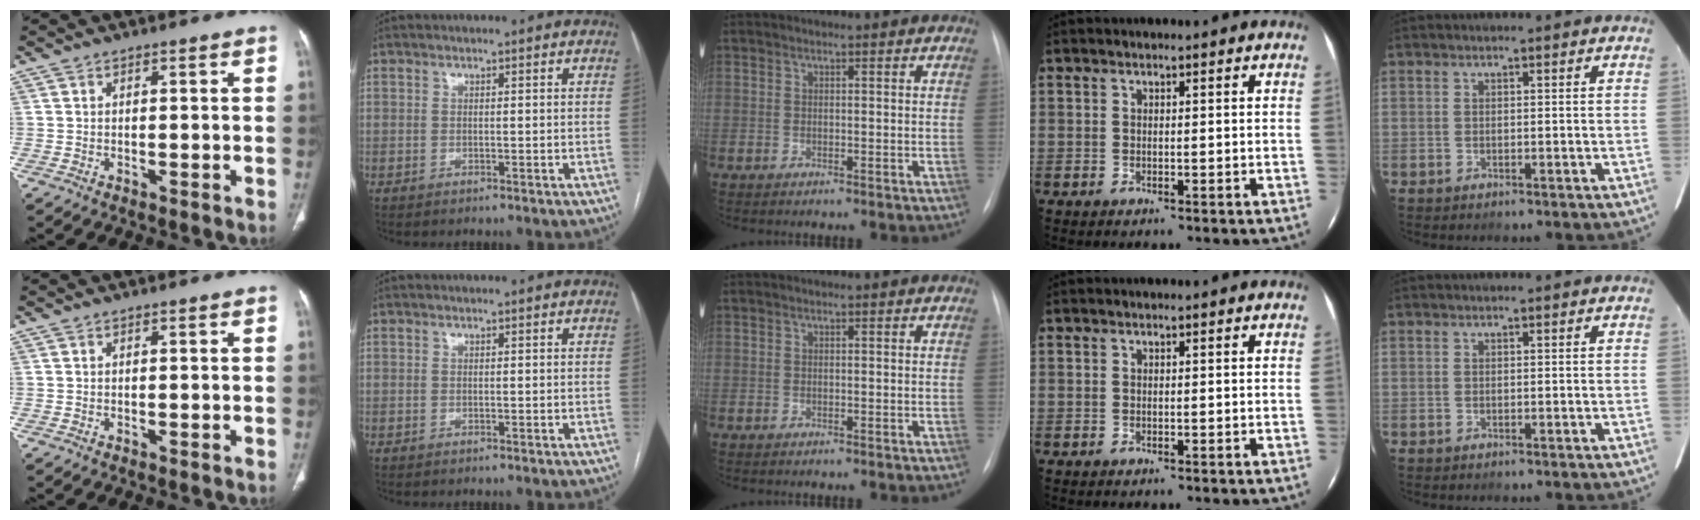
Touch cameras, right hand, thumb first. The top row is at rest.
{}